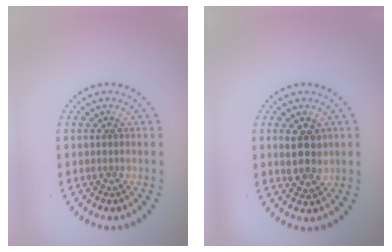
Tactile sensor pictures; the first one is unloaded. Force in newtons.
{"total": 2.9, "press": 2.7, "slide": 0.9}